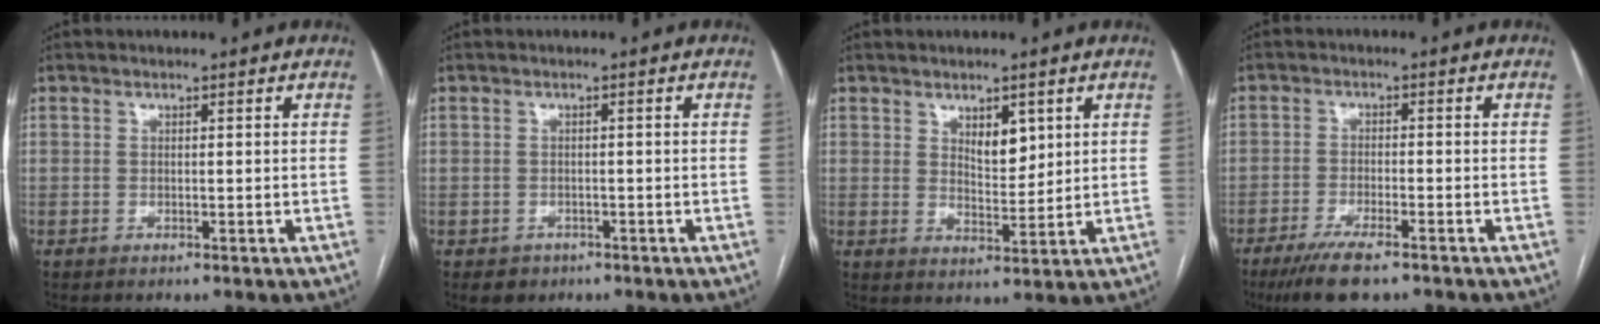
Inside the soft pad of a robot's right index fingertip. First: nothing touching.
{"total": 2.4, "force": [-1.4, 1.9, 0.5], "torque": [-0.008, 0.004, -0.014]}
{"total": 4.4, "force": [1.9, 2.6, 3.0], "torque": [-0.042, 0.000, 0.035]}
{"total": 7.8, "force": [-5.6, 1.4, 5.2], "torque": [-0.090, -0.017, -0.091]}